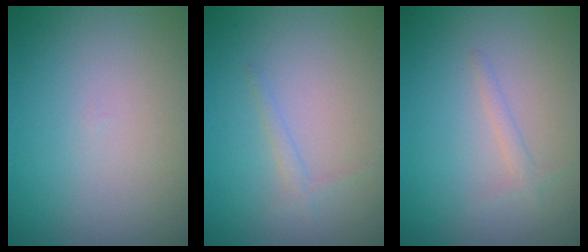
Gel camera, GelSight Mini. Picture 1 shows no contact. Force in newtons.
{"total": 1.0, "press": 1.0, "slide": 0.1}
{"total": 0.9, "press": 0.9, "slide": 0.0}